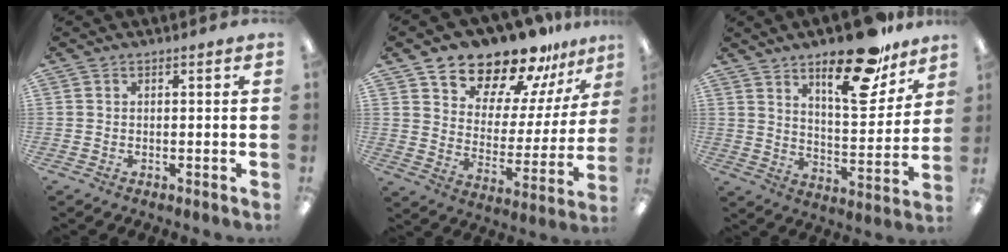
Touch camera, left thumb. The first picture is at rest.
{"total": 16.9, "force": [15.3, 6.1, 3.9], "torque": [-0.068, -0.139, 0.272]}
{"total": 20.0, "force": [13.9, 7.4, 12.3], "torque": [-0.174, -0.081, 0.225]}